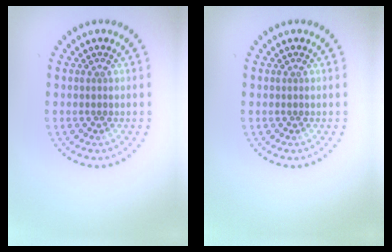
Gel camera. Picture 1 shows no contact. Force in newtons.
{"total": 0.0}